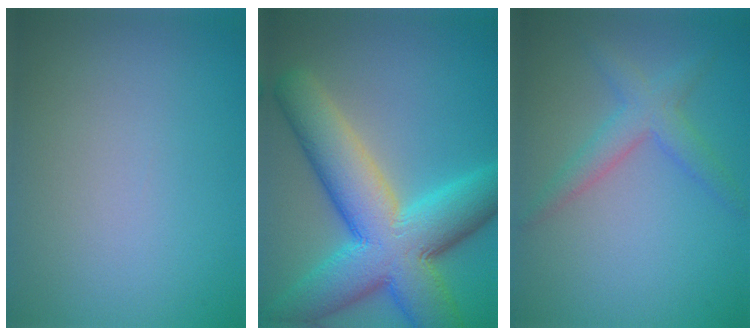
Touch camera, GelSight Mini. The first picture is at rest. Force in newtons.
{"total": 12.0, "press": 11.9, "slide": 0.6}
{"total": 2.9, "press": 2.9, "slide": 0.1}